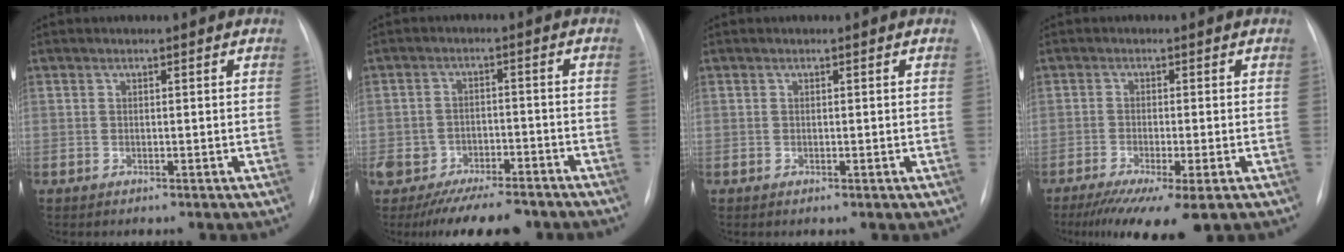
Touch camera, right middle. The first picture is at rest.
{"total": 15.3, "force": [-12.5, 5.7, 6.8], "torque": [-0.140, -0.008, -0.178]}
{"total": 0.0}
{"total": 10.2, "force": [-6.7, 1.3, 7.6], "torque": [-0.115, -0.026, -0.106]}